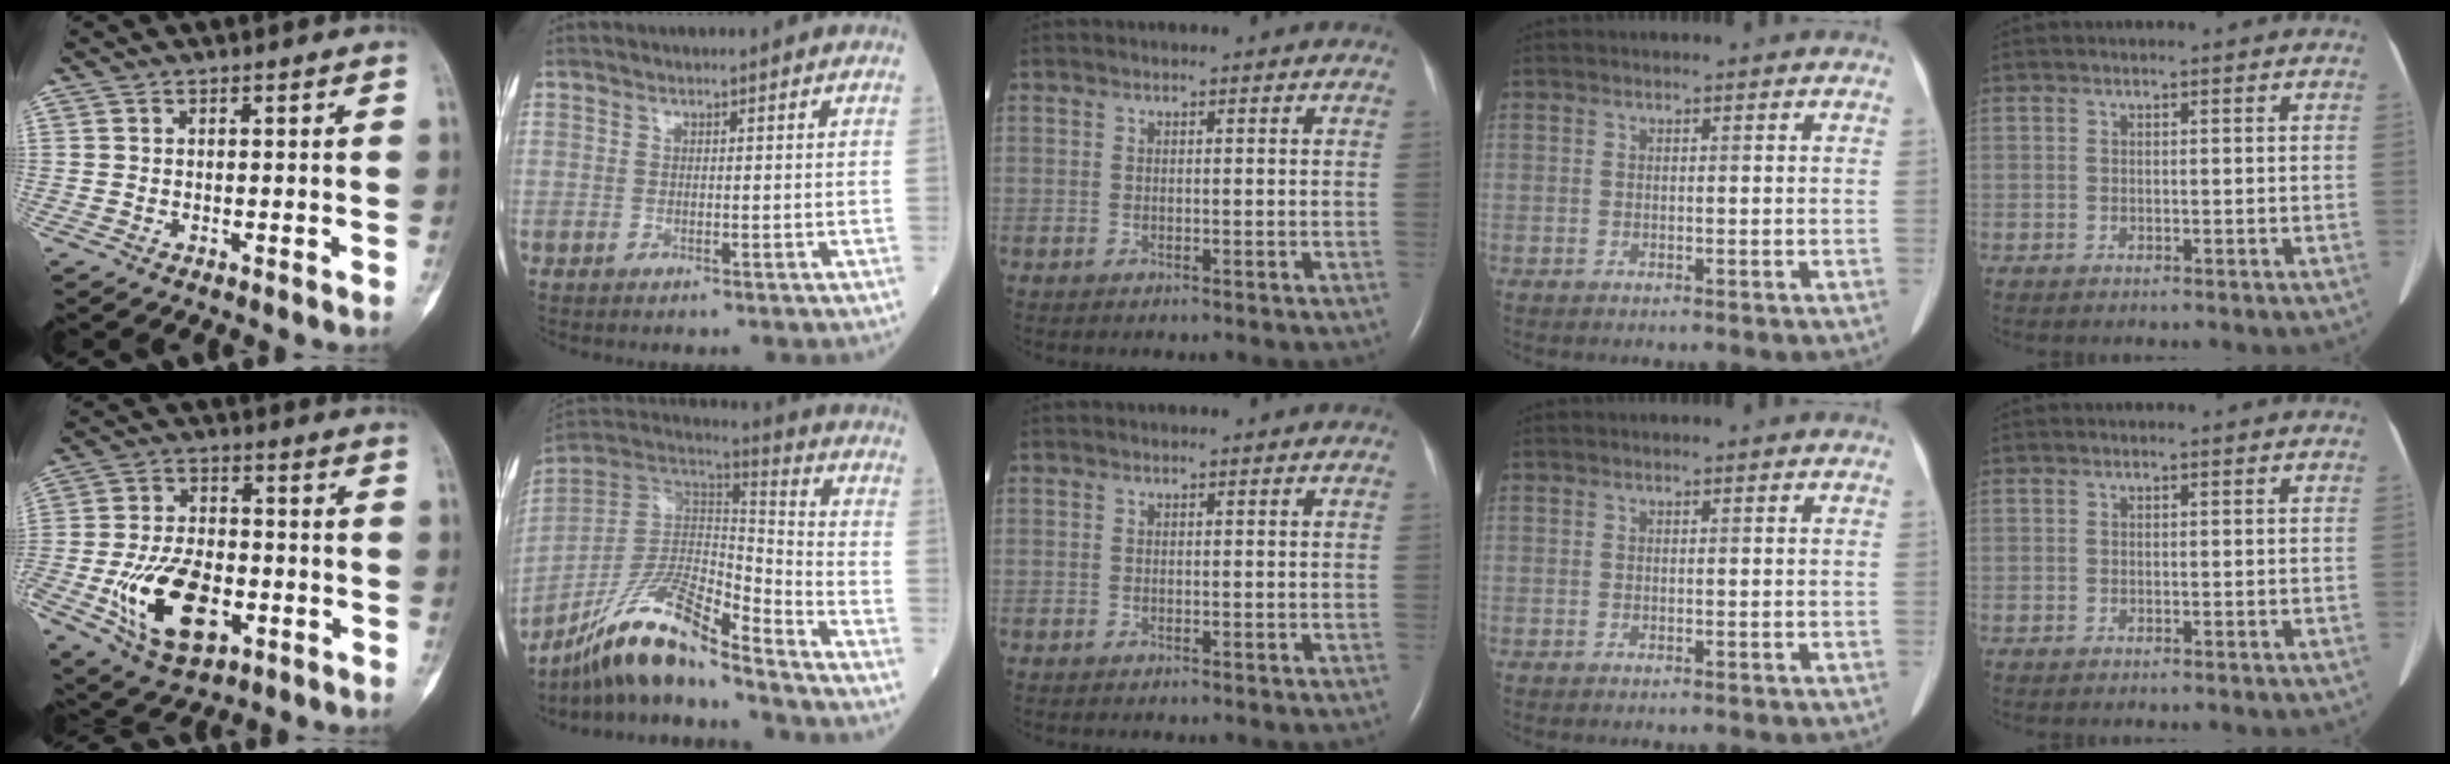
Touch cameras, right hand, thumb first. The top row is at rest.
{"thumb": {"total": 16.8, "force": [-5.4, 9.6, 12.6], "torque": [-0.214, 0.017, -0.087]}, "index": {"total": 15.5, "force": [-12.6, 1.5, 9.0], "torque": [-0.171, 0.010, -0.230]}}